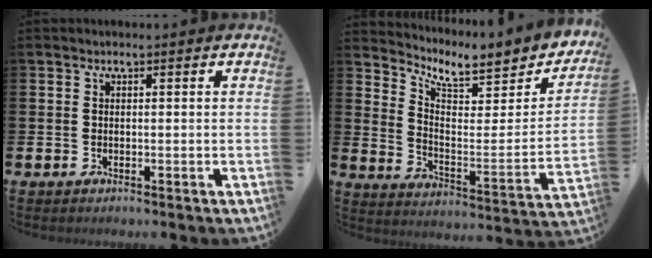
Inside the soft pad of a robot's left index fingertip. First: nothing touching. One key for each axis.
{"total": 7.0, "fx": 6.2, "fy": 1.7, "fz": 2.6, "tx": -0.060, "ty": -0.056, "tz": 0.099}